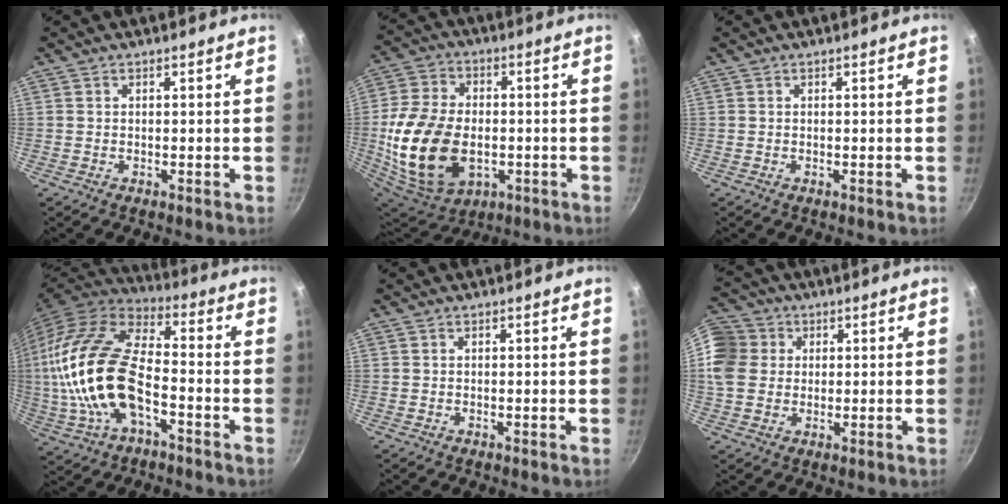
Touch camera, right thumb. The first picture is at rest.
{"total": 21.0, "force": [-3.3, 13.8, 15.5], "torque": [-0.300, 0.007, -0.047]}
{"total": 0.0}
{"total": 21.6, "force": [-3.8, 10.9, 18.3], "torque": [-0.360, 0.026, -0.076]}
{"total": 0.0}
{"total": 15.3, "force": [2.7, 13.2, 7.3], "torque": [-0.161, 0.021, 0.044]}